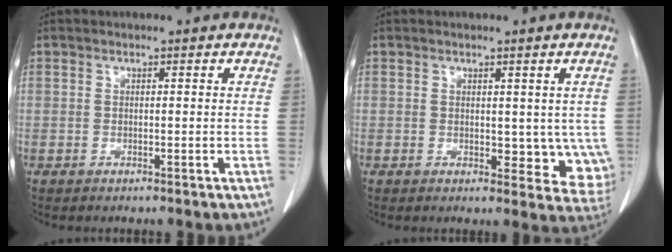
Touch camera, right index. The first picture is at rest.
{"total": 6.5, "force": [0.3, 4.0, 5.1], "torque": [-0.031, -0.012, 0.010]}